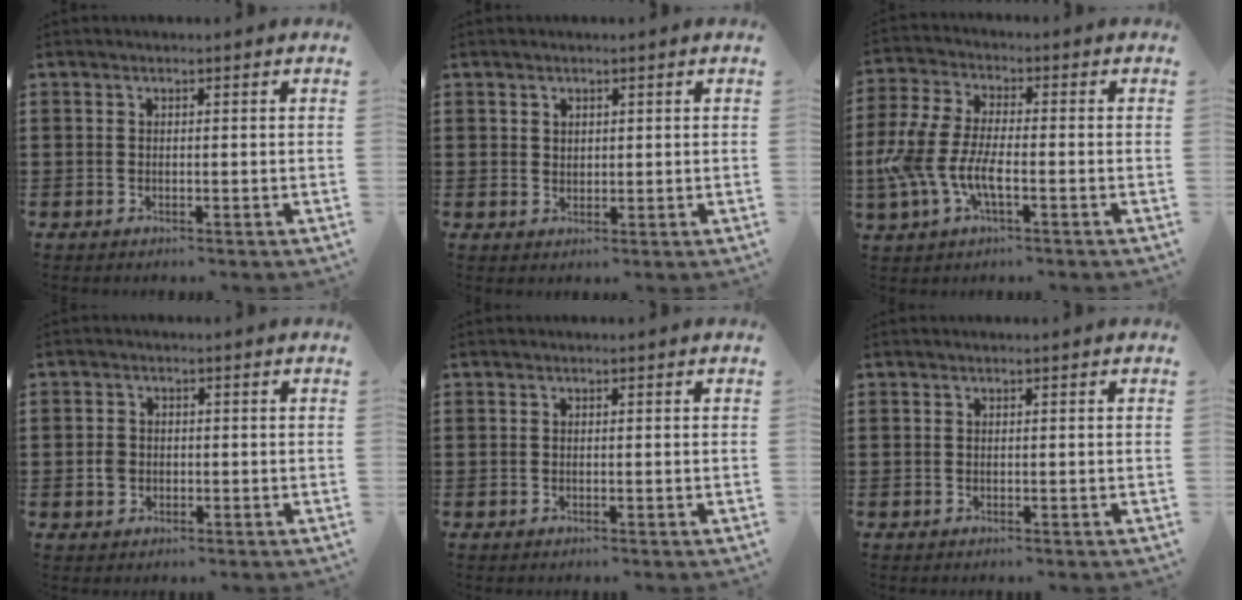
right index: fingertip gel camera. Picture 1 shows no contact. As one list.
[{"total": 1.5, "force": [1.1, 0.9, 0.2], "torque": [-0.006, 0.004, 0.022]}, {"total": 8.2, "force": [-2.7, 3.4, 7.0], "torque": [-0.182, -0.018, -0.058]}, {"total": 2.0, "force": [-0.5, 1.7, 1.0], "torque": [-0.022, 0.004, -0.011]}, {"total": 0.0}, {"total": 0.0}]